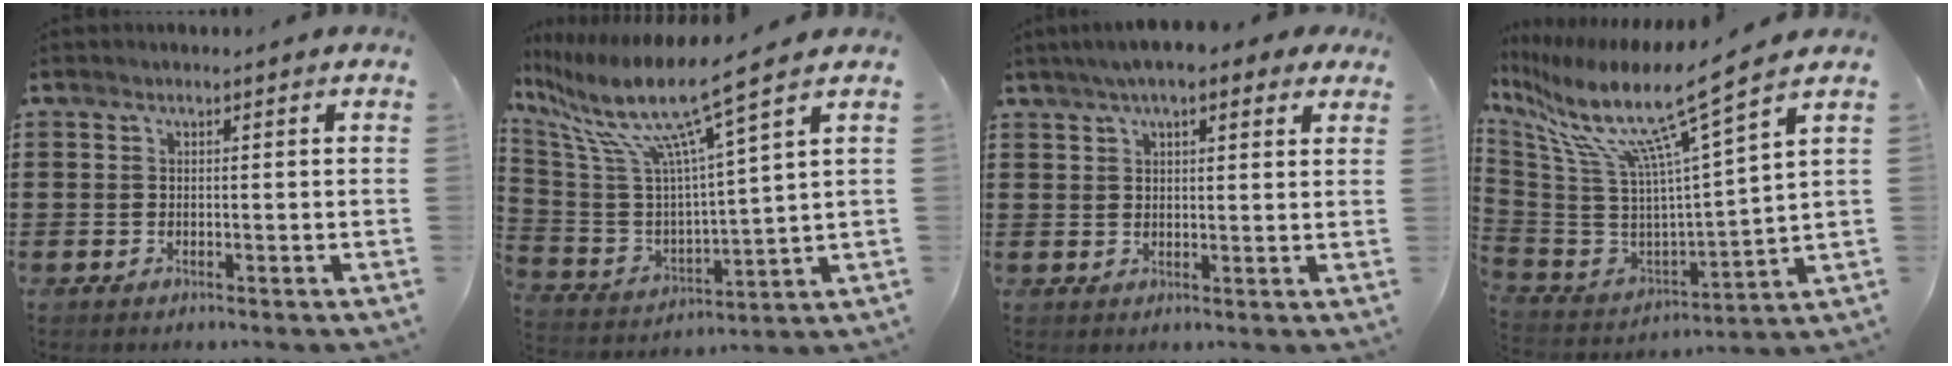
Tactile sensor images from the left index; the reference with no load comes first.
{"total": 11.9, "force": [8.2, 0.9, 8.6], "torque": [-0.196, -0.049, 0.130]}
{"total": 5.4, "force": [3.7, 1.1, 3.8], "torque": [-0.074, 0.002, 0.063]}
{"total": 13.2, "force": [8.7, 0.6, 9.9], "torque": [-0.208, -0.060, 0.134]}